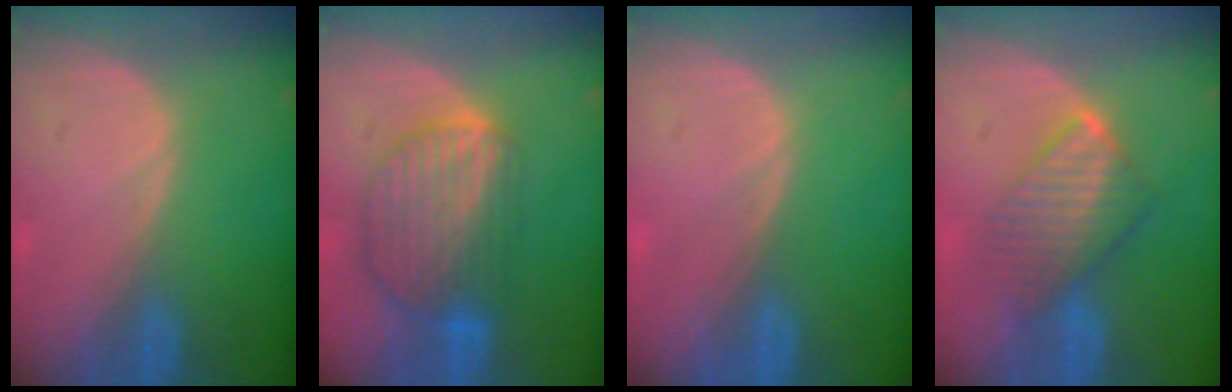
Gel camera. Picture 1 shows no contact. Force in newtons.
{"total": 8.8, "press": 7.8, "slide": 4.2}
{"total": 0.0}
{"total": 6.4, "press": 6.4, "slide": 0.8}